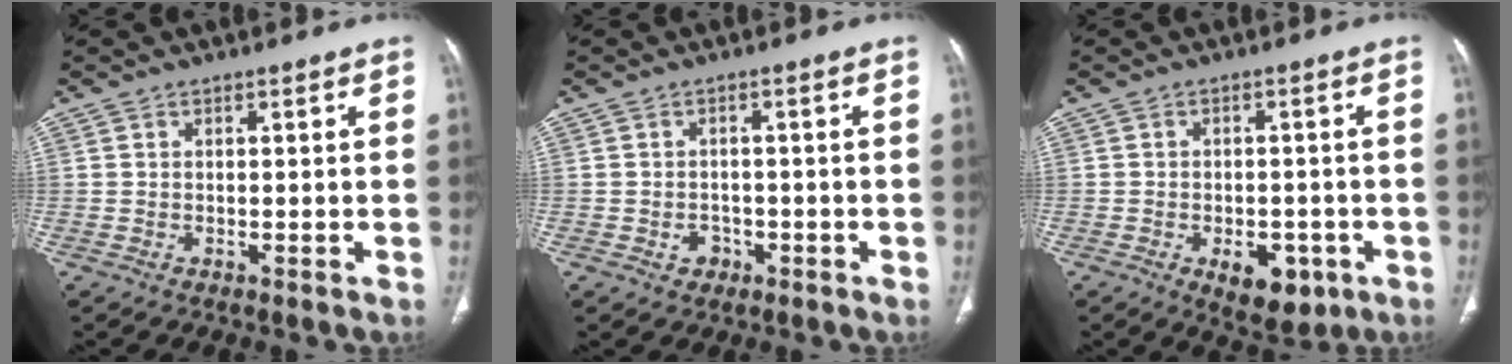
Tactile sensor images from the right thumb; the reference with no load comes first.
{"total": 2.5, "force": [-1.0, 2.1, 0.8], "torque": [-0.001, 0.010, -0.010]}
{"total": 8.1, "force": [-3.4, 4.7, 5.6], "torque": [-0.056, 0.009, -0.034]}